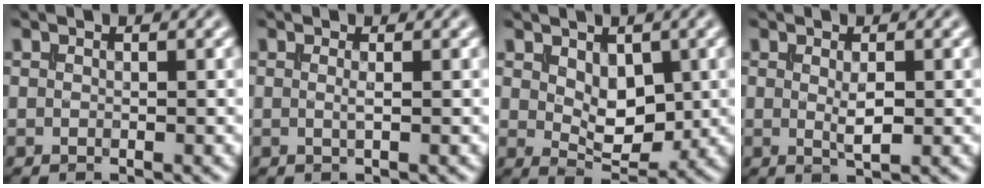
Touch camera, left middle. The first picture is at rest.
{"total": 0.8, "force": [0.1, 0.2, 0.8], "torque": [-0.013, 0.001, -0.002]}
{"total": 4.1, "force": [0.8, 2.5, 3.1], "torque": [-0.050, -0.010, 0.022]}
{"total": 1.9, "force": [0.1, 0.4, 1.8], "torque": [-0.033, -0.003, 0.004]}